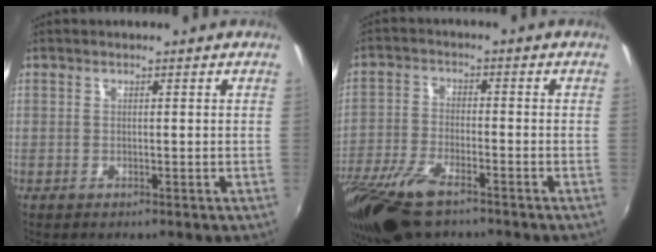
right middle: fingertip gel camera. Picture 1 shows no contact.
{"total": 14.6, "force": [-10.0, 5.2, 9.2], "torque": [-0.215, -0.046, -0.193]}